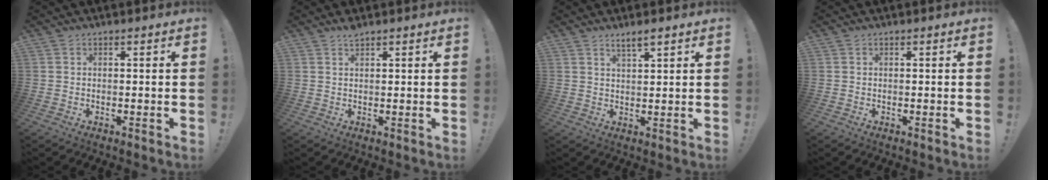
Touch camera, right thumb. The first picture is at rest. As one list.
[{"total": 1.9, "force": [1.6, 0.4, 0.8], "torque": [-0.010, -0.008, 0.027]}, {"total": 3.5, "force": [2.7, 0.6, 2.1], "torque": [-0.035, -0.016, 0.046]}, {"total": 0.0}]